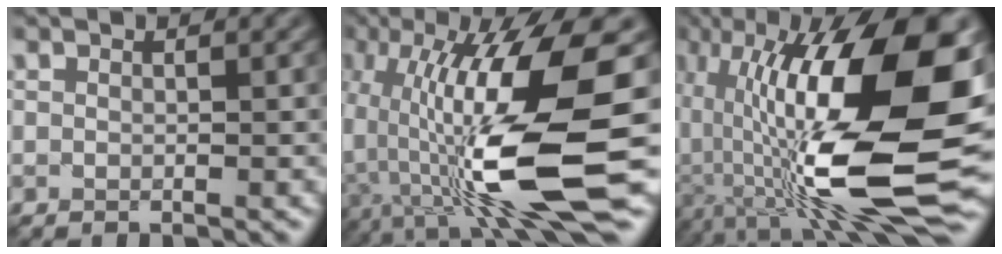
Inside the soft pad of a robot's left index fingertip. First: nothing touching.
{"total": 13.4, "force": [-2.7, 2.5, 12.8], "torque": [-0.238, 0.007, -0.044]}
{"total": 16.9, "force": [-1.0, 6.1, 15.7], "torque": [-0.259, 0.017, -0.027]}